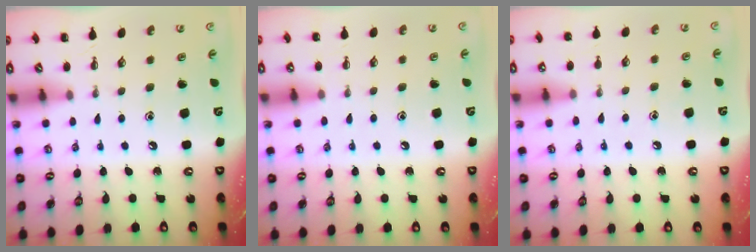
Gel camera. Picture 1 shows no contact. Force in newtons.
{"total": 5.8, "press": 5.5, "slide": 1.9}
{"total": 5.9, "press": 5.5, "slide": 1.9}